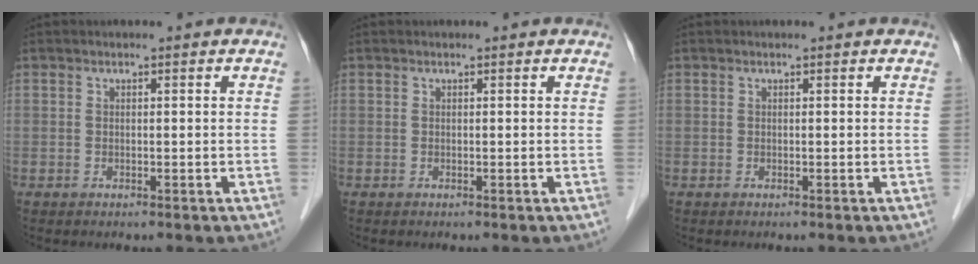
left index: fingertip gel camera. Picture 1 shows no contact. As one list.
[{"total": 0.0}, {"total": 0.0}]